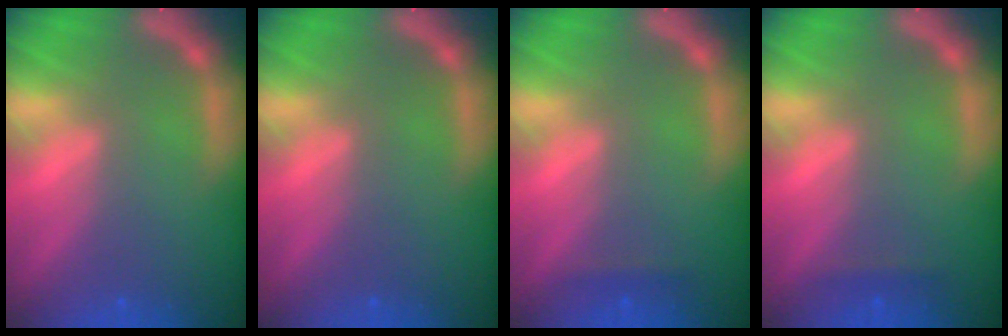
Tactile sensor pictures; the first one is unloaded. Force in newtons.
{"total": 0.0}
{"total": 0.9}
{"total": 0.9}